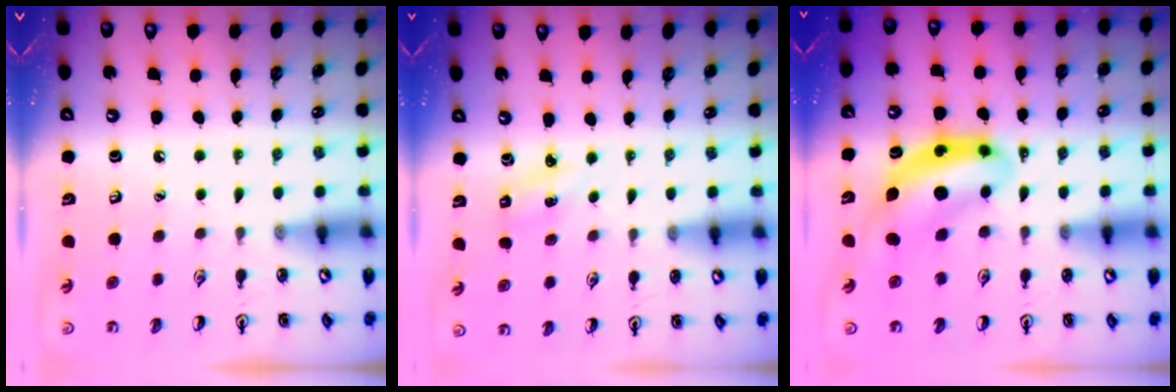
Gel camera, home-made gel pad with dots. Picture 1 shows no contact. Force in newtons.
{"total": 1.4, "press": 1.3, "slide": 0.6}
{"total": 8.8, "press": 8.4, "slide": 2.7}